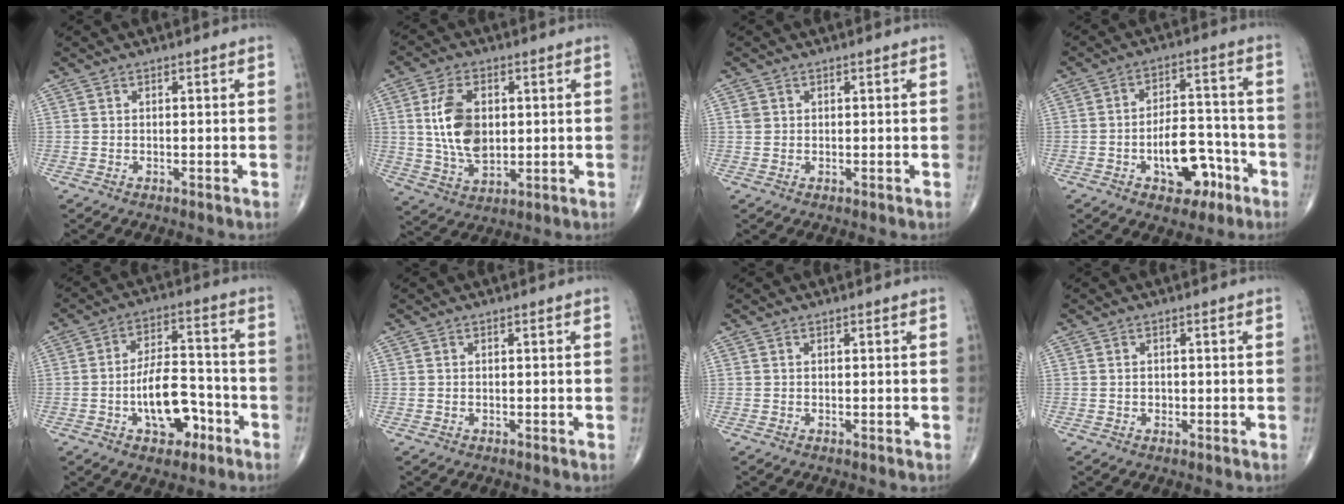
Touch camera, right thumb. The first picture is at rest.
{"total": 11.3, "force": [1.6, 6.8, 8.9], "torque": [-0.160, -0.009, 0.037]}
{"total": 1.2, "force": [0.4, 1.1, 0.5], "torque": [-0.005, 0.001, 0.007]}
{"total": 11.2, "force": [-4.7, 6.3, 7.9], "torque": [-0.092, 0.048, -0.066]}
{"total": 11.7, "force": [-4.3, 6.3, 8.9], "torque": [-0.123, 0.042, -0.068]}
{"total": 0.0}
{"total": 0.0}
{"total": 1.0, "force": [-0.1, 0.9, 0.5], "torque": [-0.006, 0.002, -0.001]}